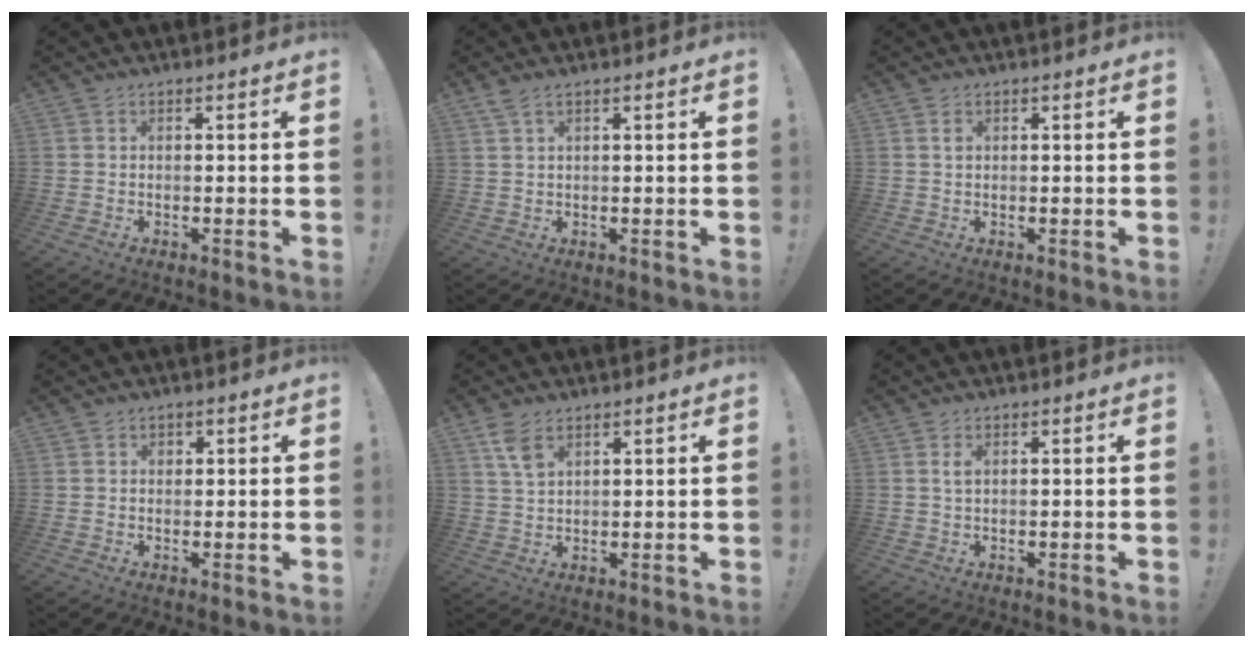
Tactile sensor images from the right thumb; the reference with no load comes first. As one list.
[{"total": 2.8, "force": [1.7, 0.8, 2.1], "torque": [-0.044, -0.003, 0.033]}, {"total": 1.0, "force": [0.4, 0.6, 0.6], "torque": [-0.014, 0.003, 0.007]}, {"total": 1.2, "force": [0.5, 1.1, 0.3], "torque": [0.003, -0.002, 0.007]}, {"total": 5.7, "force": [3.3, 2.8, 3.7], "torque": [-0.061, -0.014, 0.062]}, {"total": 1.8, "force": [0.7, 0.7, 1.5], "torque": [-0.015, -0.005, 0.009]}]